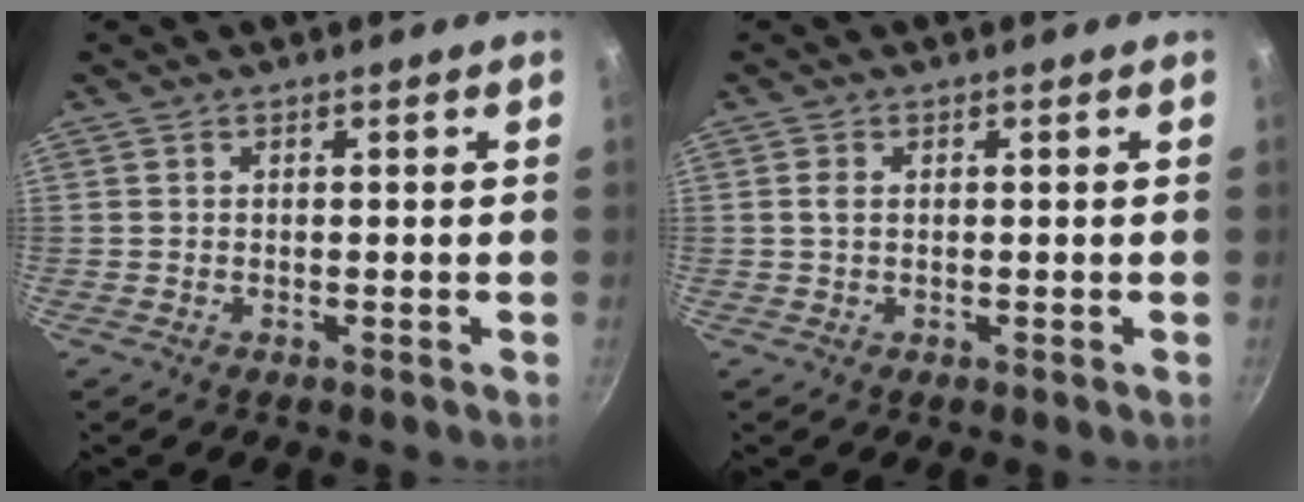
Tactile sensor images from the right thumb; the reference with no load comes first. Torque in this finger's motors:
{"motor_torque": [-0.27, -0.27, 0.48, -0.16, -0.06]}